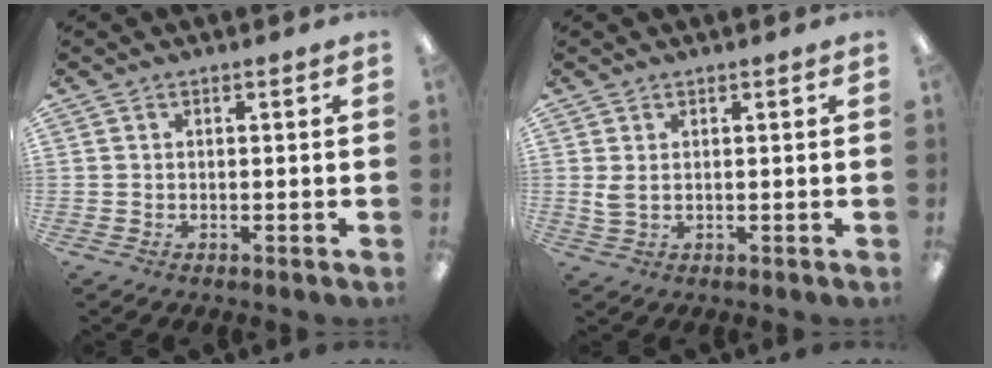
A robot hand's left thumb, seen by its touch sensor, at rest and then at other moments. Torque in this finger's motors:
{"motor_torque": [0.02, 0.02, -0.19, 0.12, 0.03]}